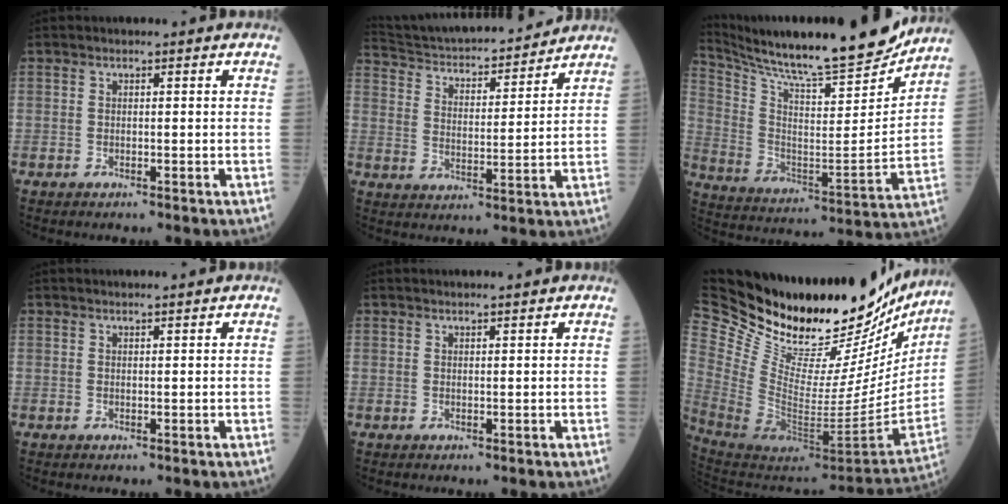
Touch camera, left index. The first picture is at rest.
{"total": 18.3, "force": [17.1, 2.3, 6.1], "torque": [-0.104, 0.017, 0.265]}
{"total": 23.1, "force": [21.2, 1.2, 9.2], "torque": [-0.174, -0.048, 0.330]}
{"total": 2.5, "force": [2.4, -0.1, 0.8], "torque": [-0.008, 0.016, 0.033]}
{"total": 2.9, "force": [2.7, -0.1, 0.9], "torque": [-0.010, 0.018, 0.038]}
{"total": 40.1, "force": [33.8, 11.8, 18.3], "torque": [-0.340, -0.076, 0.497]}